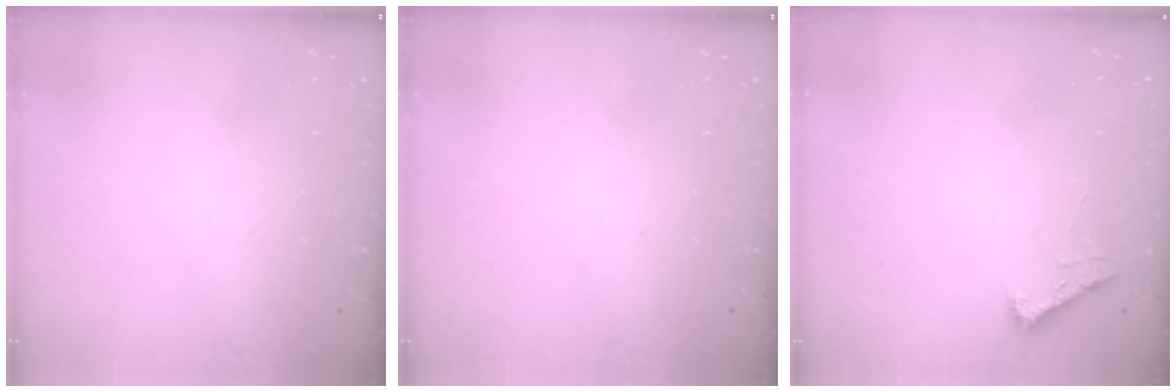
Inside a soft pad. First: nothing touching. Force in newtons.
{"total": 0.0}
{"total": 2.5, "press": 2.5, "slide": 0.3}